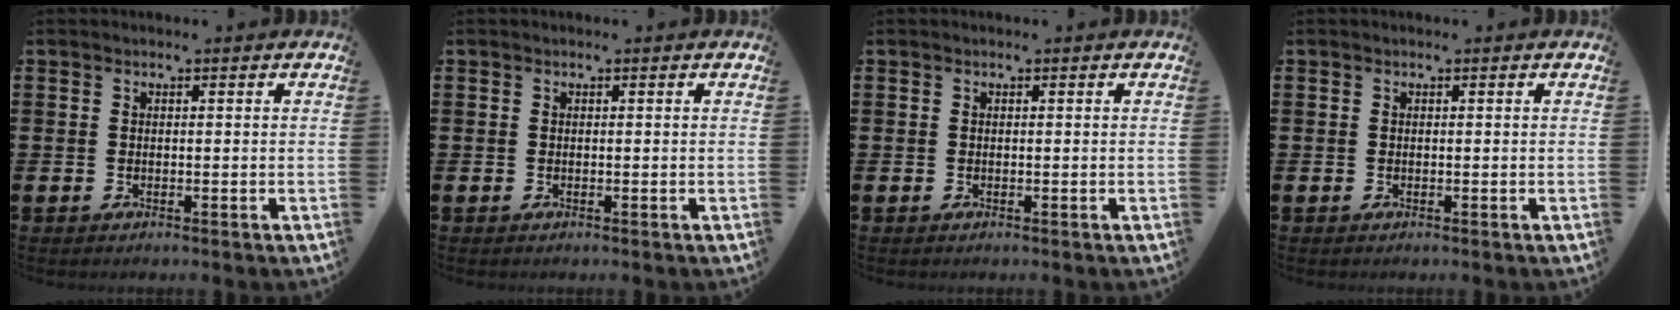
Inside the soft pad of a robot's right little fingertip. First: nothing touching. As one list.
[{"total": 0.0}, {"total": 0.0}, {"total": 0.0}]